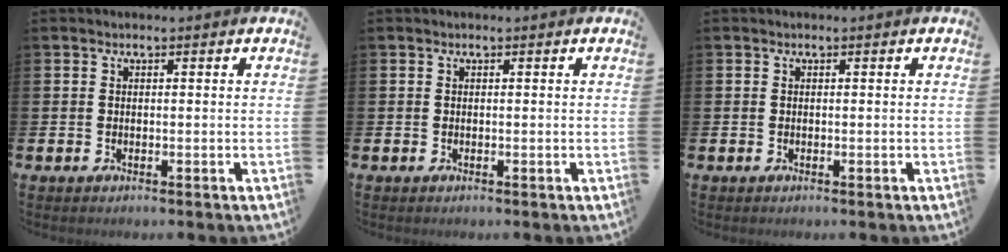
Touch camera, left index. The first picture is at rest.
{"total": 0.0}
{"total": 0.0}